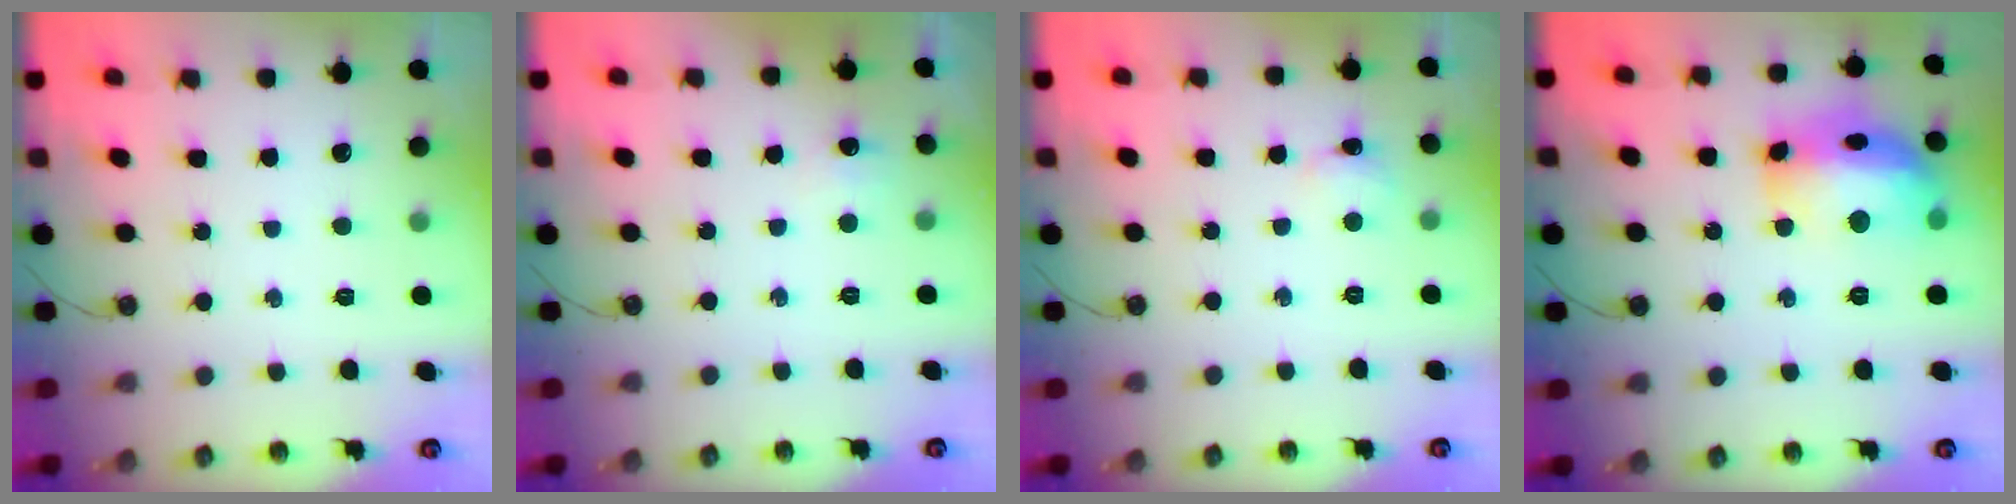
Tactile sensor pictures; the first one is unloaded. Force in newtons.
{"total": 5.3, "press": 5.2, "slide": 0.7}
{"total": 2.0, "press": 1.9, "slide": 0.4}
{"total": 18.9, "press": 18.8, "slide": 1.6}